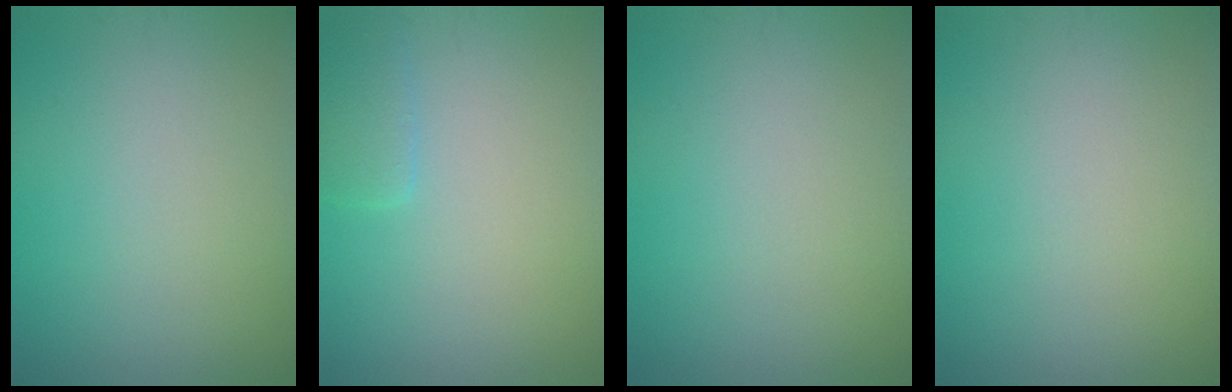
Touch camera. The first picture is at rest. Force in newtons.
{"total": 1.7, "press": 1.7, "slide": 0.2}
{"total": 0.0}
{"total": 0.0}